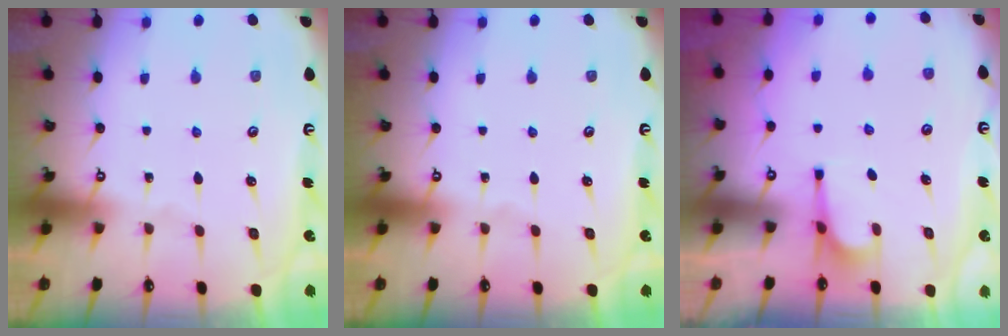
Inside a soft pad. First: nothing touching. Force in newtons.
{"total": 0.0}
{"total": 2.2, "press": 2.2, "slide": 0.5}